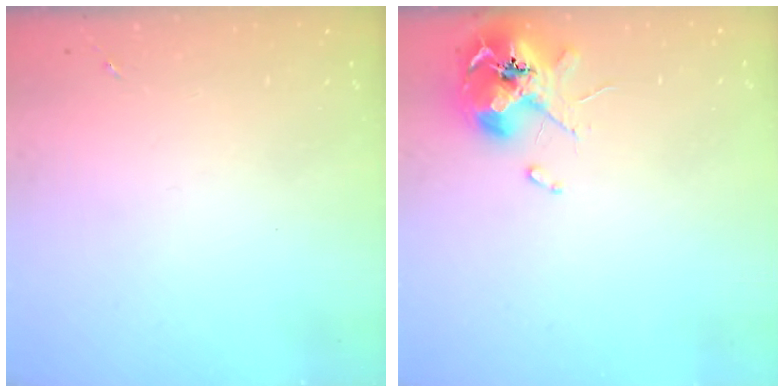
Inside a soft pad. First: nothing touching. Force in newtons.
{"total": 14.3, "press": 14.2, "slide": 1.4}